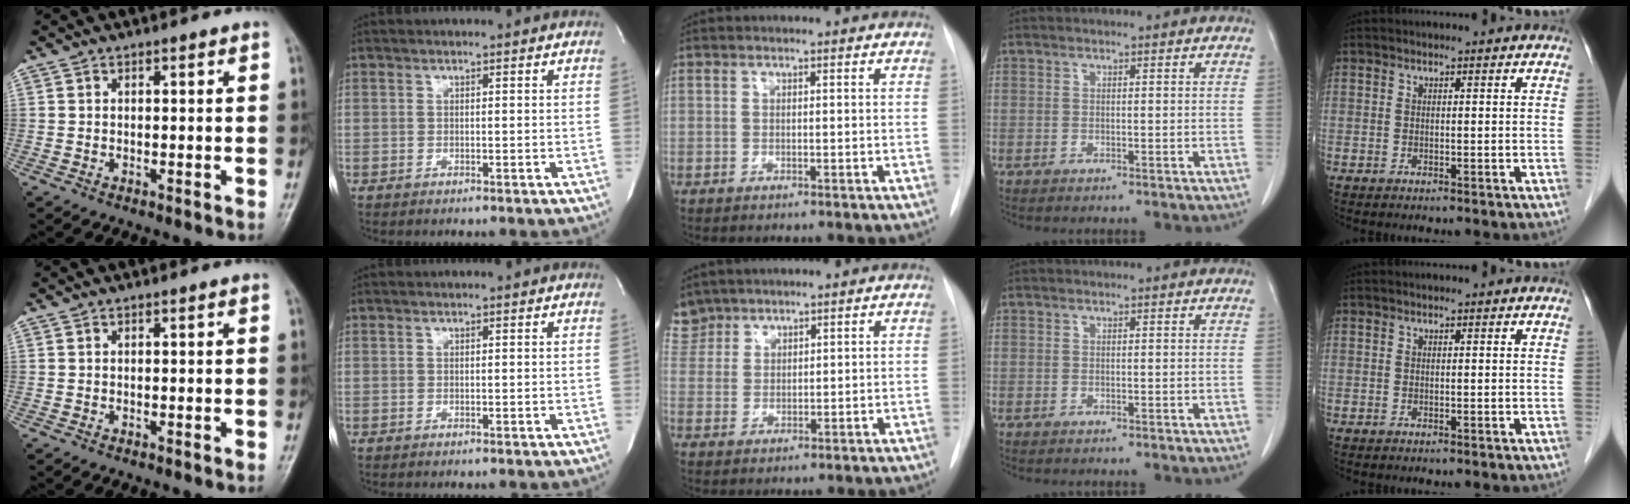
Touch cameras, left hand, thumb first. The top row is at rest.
{"middle": {"total": 5.4, "force": [4.6, 2.8, -0.2], "torque": [0.008, 0.010, 0.097]}}